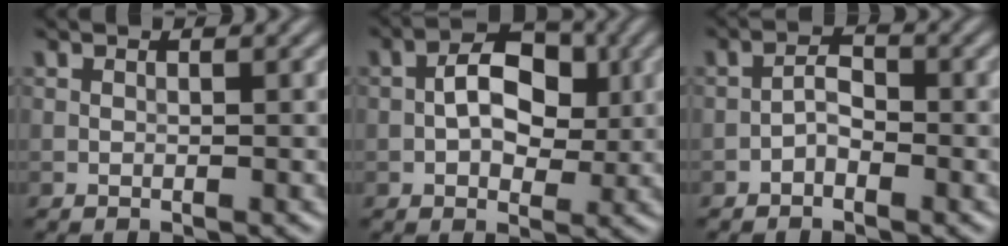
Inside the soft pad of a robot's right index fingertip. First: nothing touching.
{"total": 5.8, "force": [0.2, 3.6, 4.5], "torque": [-0.066, 0.005, -0.002]}
{"total": 1.7, "force": [-1.0, 0.8, 1.1], "torque": [-0.016, 0.009, -0.022]}